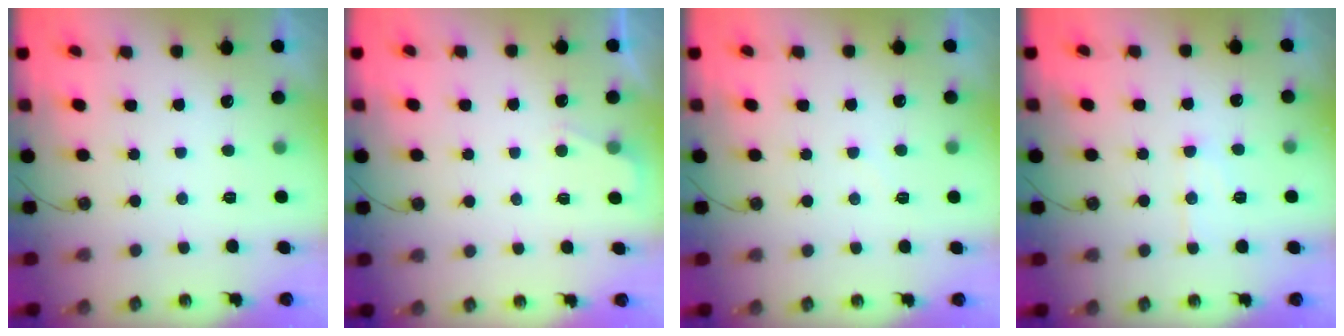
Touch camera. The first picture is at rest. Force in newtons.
{"total": 2.4, "press": 2.4, "slide": 0.4}
{"total": 4.6, "press": 4.6, "slide": 0.6}
{"total": 8.3, "press": 8.2, "slide": 0.7}